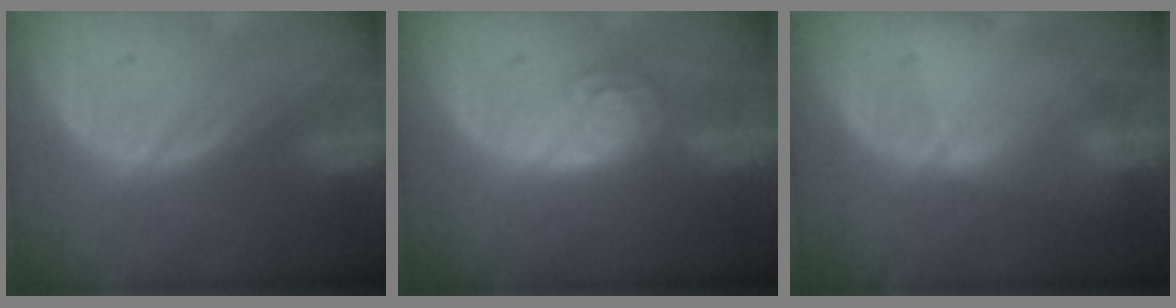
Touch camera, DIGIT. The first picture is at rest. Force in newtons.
{"total": 5.5, "press": 4.9, "slide": 2.6}
{"total": 1.3, "press": 1.1, "slide": 0.8}